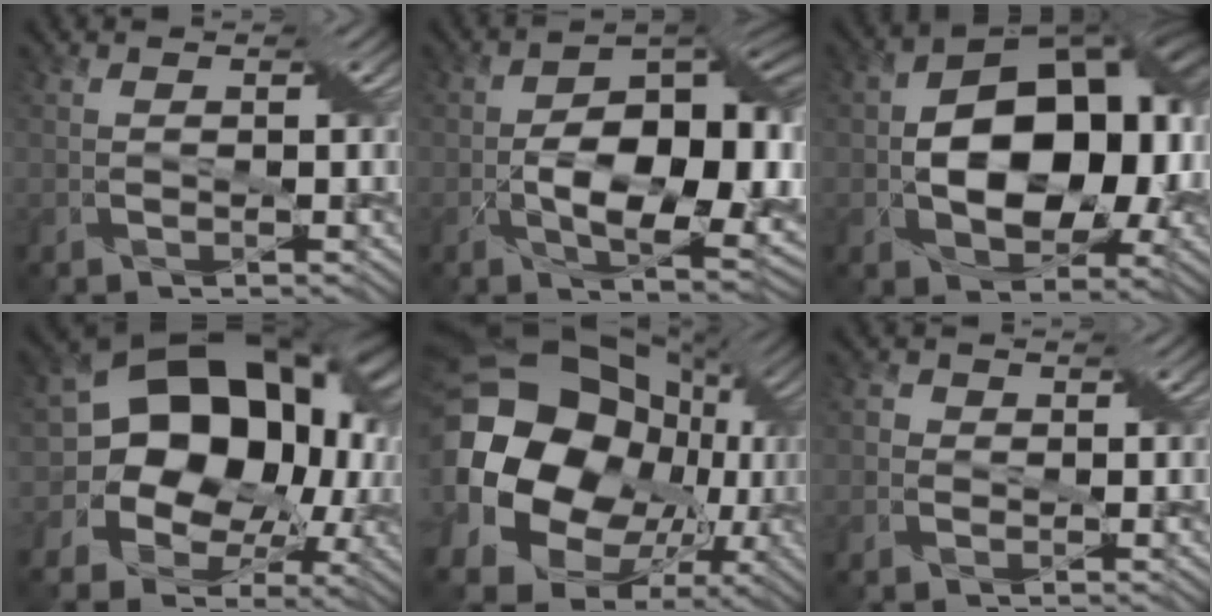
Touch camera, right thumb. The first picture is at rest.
{"total": 14.1, "force": [-1.6, 7.3, 11.9], "torque": [-0.171, 0.000, -0.022]}
{"total": 16.2, "force": [-0.2, 10.5, 12.4], "torque": [-0.163, 0.006, 0.006]}
{"total": 19.5, "force": [1.5, 14.8, 12.6], "torque": [-0.219, -0.024, 0.041]}
{"total": 23.0, "force": [-0.9, 18.3, 14.0], "torque": [-0.303, -0.036, -0.008]}
{"total": 1.4, "force": [-0.1, 1.4, 0.2], "torque": [-0.002, 0.002, -0.006]}